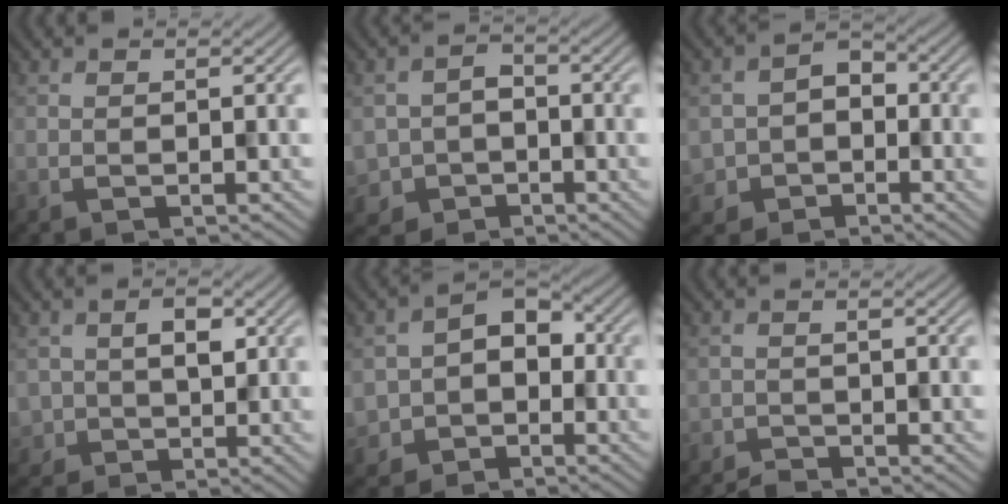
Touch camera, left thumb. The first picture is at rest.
{"total": 4.3, "force": [-1.8, 3.7, 1.3], "torque": [-0.033, -0.010, -0.036]}
{"total": 4.8, "force": [-1.6, 4.2, 1.7], "torque": [-0.036, -0.006, -0.035]}
{"total": 3.5, "force": [0.9, 2.7, 2.0], "torque": [-0.028, 0.000, 0.018]}
{"total": 6.6, "force": [-1.9, 5.5, 3.2], "torque": [-0.065, -0.010, -0.043]}
{"total": 1.6, "force": [-1.5, 0.4, -0.3], "torque": [0.006, 0.001, -0.031]}